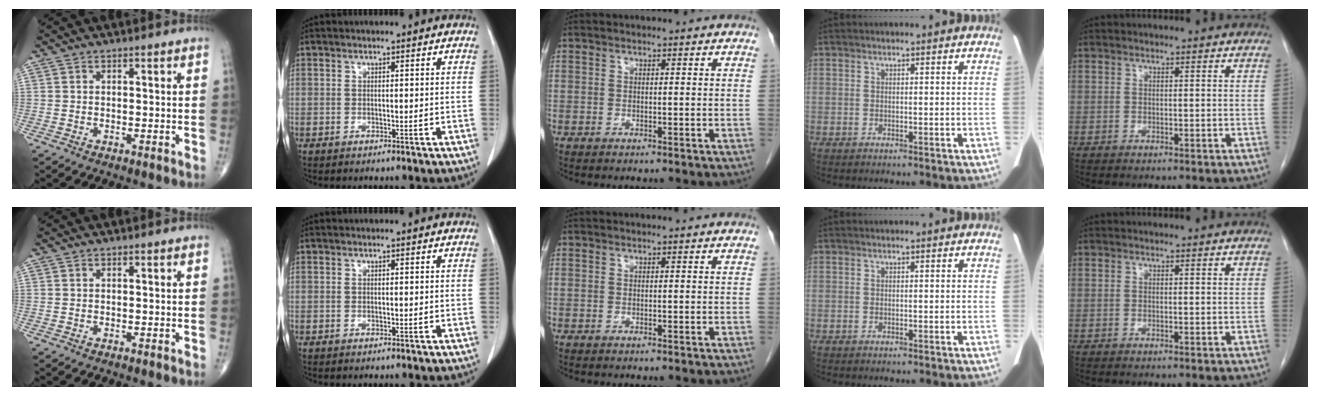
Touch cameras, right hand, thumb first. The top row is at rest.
{}